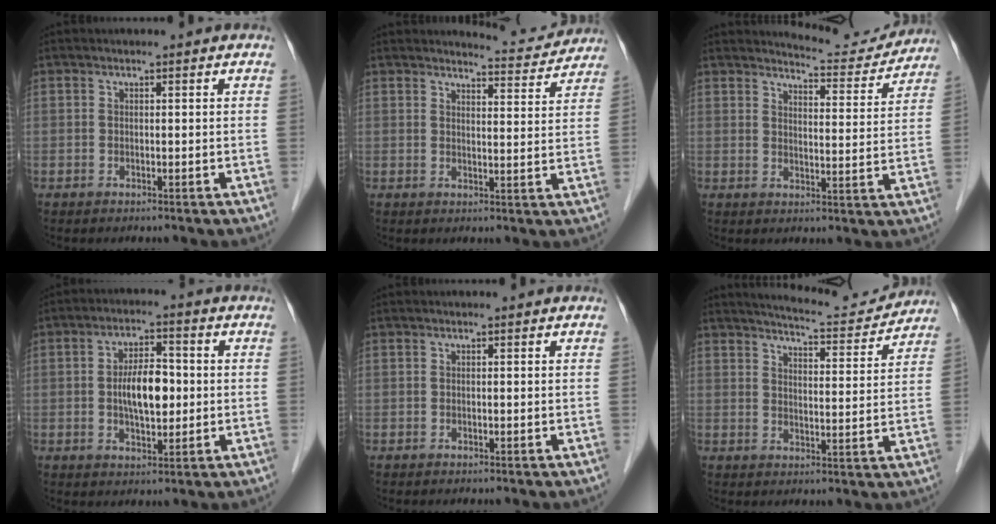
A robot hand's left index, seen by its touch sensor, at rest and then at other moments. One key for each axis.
{"total": 5.8, "fx": 5.8, "fy": 0.4, "fz": -0.3, "tx": -0.001, "ty": -0.016, "tz": 0.065}
{"total": 8.8, "fx": 8.8, "fy": 0.9, "fz": 0.3, "tx": 0.000, "ty": -0.019, "tz": 0.107}
{"total": 7.4, "fx": -0.2, "fy": 2.9, "fz": 6.8, "tx": -0.128, "ty": 0.005, "tz": -0.006}
{"total": 0.0}
{"total": 10.5, "fx": 10.2, "fy": 0.9, "fz": 2.1, "tx": -0.033, "ty": -0.005, "tz": 0.134}